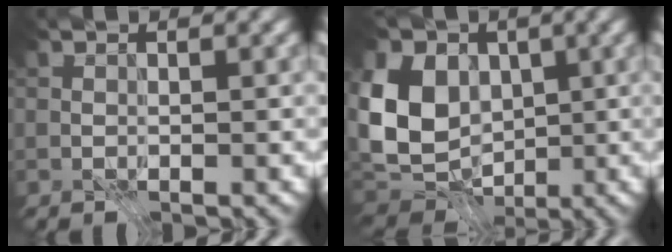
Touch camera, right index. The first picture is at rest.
{"total": 10.9, "force": [0.3, 8.6, 6.7], "torque": [-0.149, 0.005, -0.003]}